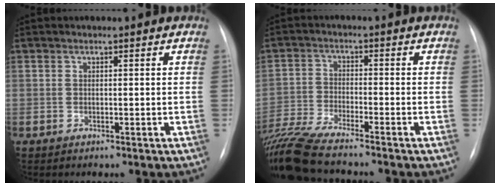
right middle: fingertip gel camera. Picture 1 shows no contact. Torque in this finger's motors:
{"motor_torque": [0.99, -1.15, 0.48, 0.21]}